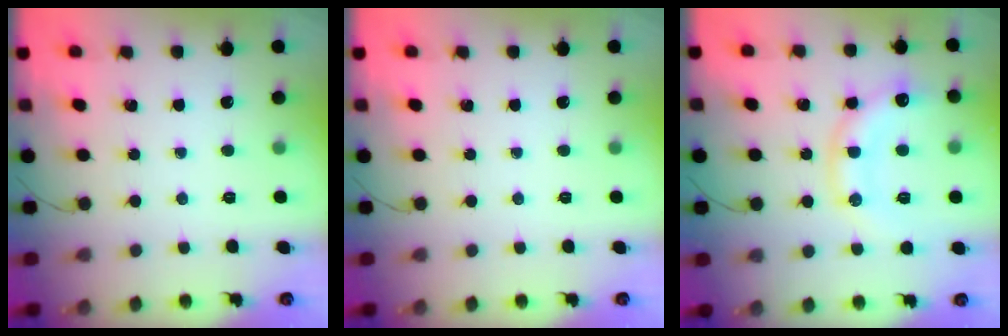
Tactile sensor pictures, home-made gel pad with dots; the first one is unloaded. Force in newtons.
{"total": 0.0}
{"total": 15.9, "press": 15.9, "slide": 1.2}